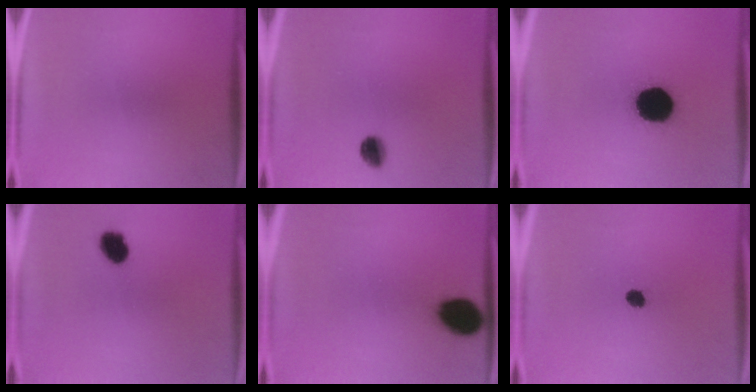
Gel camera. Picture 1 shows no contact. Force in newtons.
{"total": 4.2}
{"total": 17.9}
{"total": 6.2}
{"total": 9.3}
{"total": 2.4}